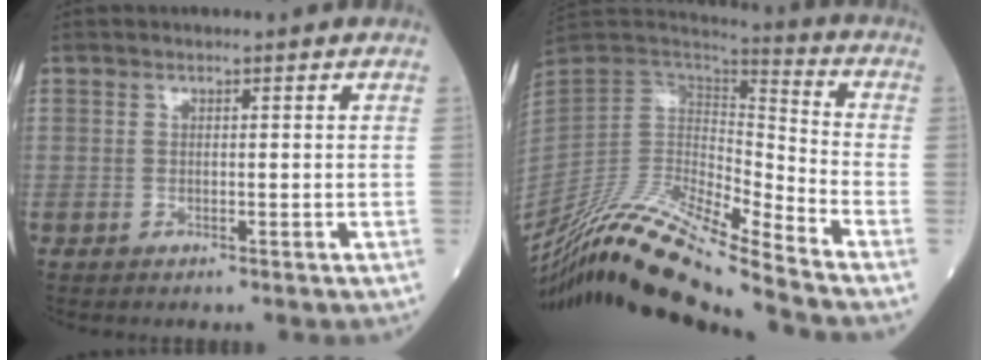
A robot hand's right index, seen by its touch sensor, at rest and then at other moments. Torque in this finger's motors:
{"motor_torque": [0.73, -0.56, 0.12, 0.04]}